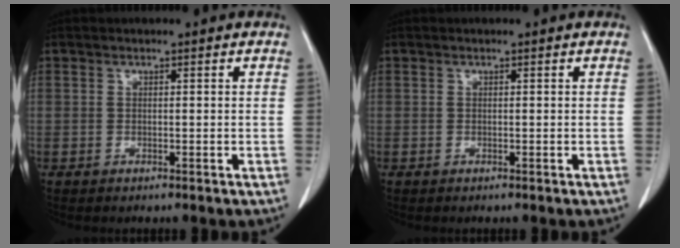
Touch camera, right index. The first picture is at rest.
{"total": 0.0}